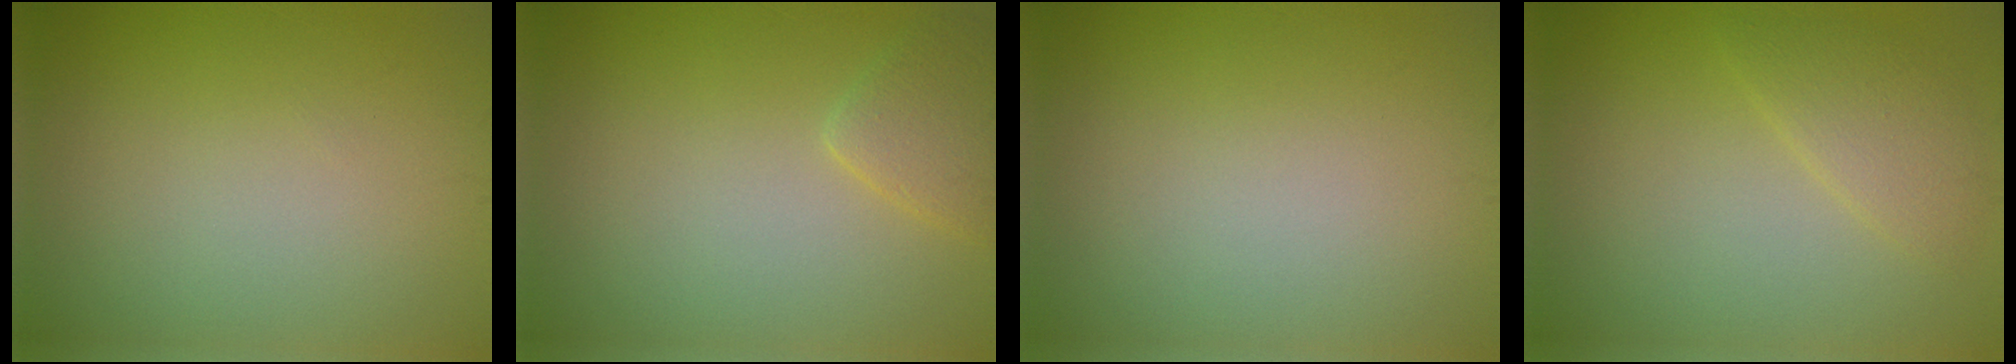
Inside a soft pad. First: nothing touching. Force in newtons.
{"total": 2.1, "press": 2.1, "slide": 0.2}
{"total": 0.0}
{"total": 2.3, "press": 2.3, "slide": 0.3}